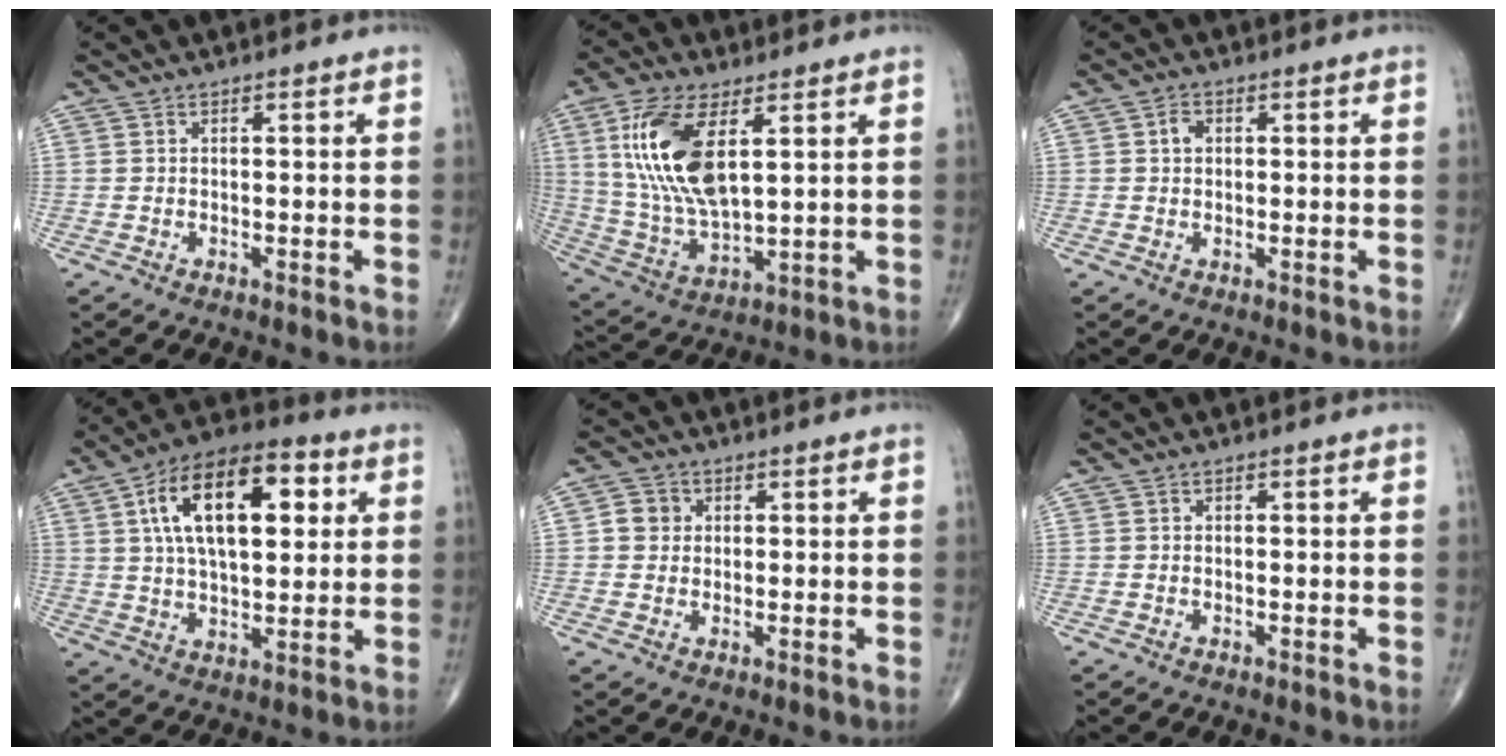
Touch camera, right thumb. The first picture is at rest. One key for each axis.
{"total": 16.9, "fx": 5.1, "fy": 7.4, "fz": 14.3, "tx": -0.294, "ty": -0.018, "tz": 0.107}
{"total": 2.1, "fx": 0.4, "fy": 1.7, "fz": 1.2, "tx": -0.013, "ty": 0.004, "tz": 0.004}
{"total": 19.7, "fx": 5.6, "fy": 9.8, "fz": 16.2, "tx": -0.246, "ty": 0.008, "tz": 0.086}
{"total": 3.6, "fx": 0.5, "fy": 3.4, "fz": 1.3, "tx": -0.005, "ty": 0.004, "tz": 0.004}
{"total": 0.0}